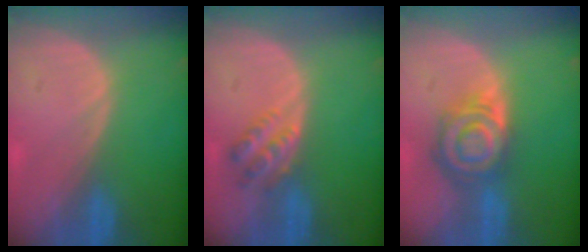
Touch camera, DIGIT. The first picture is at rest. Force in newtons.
{"total": 4.6, "press": 3.9, "slide": 2.5}
{"total": 8.0, "press": 7.1, "slide": 3.8}